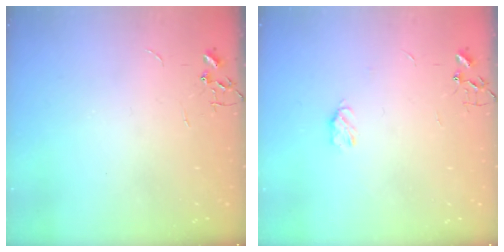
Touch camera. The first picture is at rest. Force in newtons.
{"total": 4.5, "press": 4.4, "slide": 0.7}